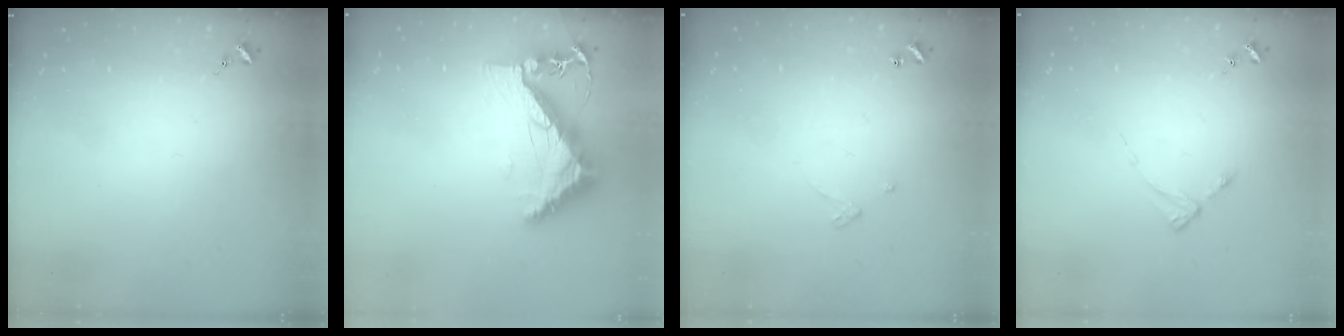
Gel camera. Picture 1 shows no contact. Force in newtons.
{"total": 9.0, "press": 8.9, "slide": 0.6}
{"total": 2.6, "press": 2.6, "slide": 0.2}
{"total": 2.6, "press": 2.6, "slide": 0.3}